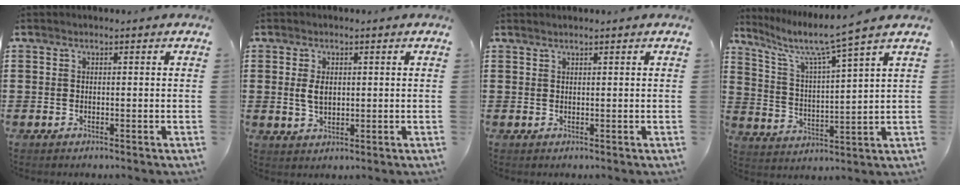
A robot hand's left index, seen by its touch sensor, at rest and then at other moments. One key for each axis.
{"total": 3.2, "fx": 0.4, "fy": 1.8, "fz": 2.6, "tx": -0.061, "ty": 0.004, "tz": 0.005}
{"total": 0.5, "fx": 0.4, "fy": -0.1, "fz": 0.3, "tx": -0.006, "ty": -0.002, "tz": 0.009}
{"total": 6.3, "fx": 5.0, "fy": -0.1, "fz": 3.9, "tx": -0.099, "ty": -0.040, "tz": 0.074}